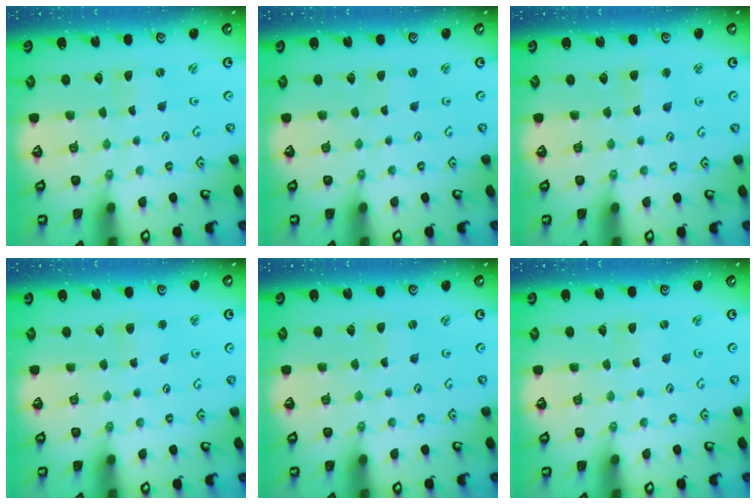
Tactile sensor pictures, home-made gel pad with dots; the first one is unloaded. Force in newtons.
{"total": 0.5, "press": 0.5, "slide": 0.1}
{"total": 3.6, "press": 3.6, "slide": 0.5}
{"total": 3.5, "press": 3.5, "slide": 0.3}
{"total": 0.0}
{"total": 1.0, "press": 1.0, "slide": 0.1}